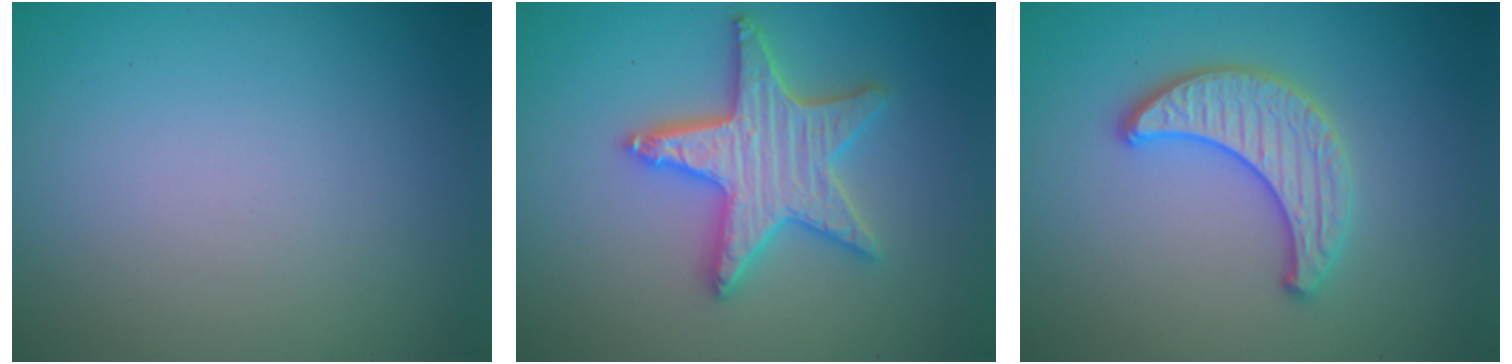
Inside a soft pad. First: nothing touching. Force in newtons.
{"total": 5.2, "press": 5.1, "slide": 0.9}
{"total": 3.1, "press": 3.1, "slide": 0.3}